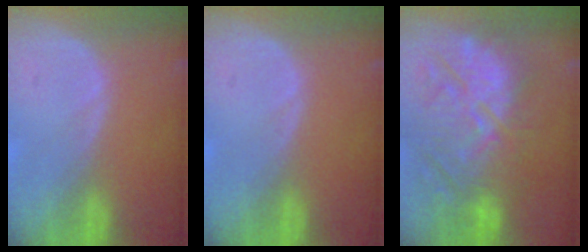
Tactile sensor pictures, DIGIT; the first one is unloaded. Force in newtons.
{"total": 0.0}
{"total": 12.6, "press": 12.0, "slide": 3.8}